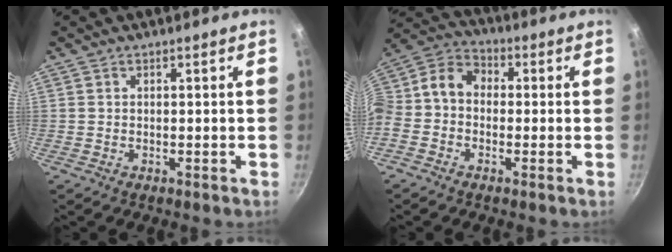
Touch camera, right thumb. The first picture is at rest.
{"total": 10.3, "force": [-1.3, 8.1, 6.2], "torque": [-0.117, 0.048, -0.050]}